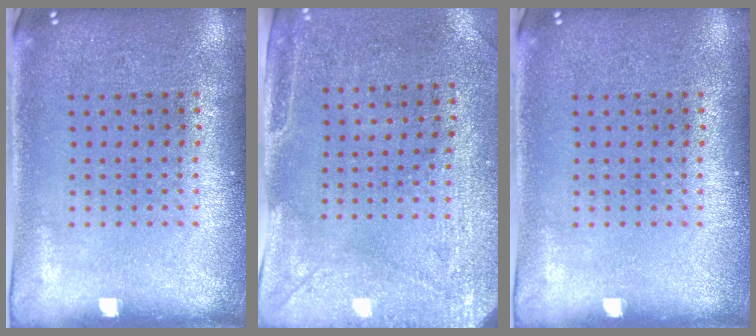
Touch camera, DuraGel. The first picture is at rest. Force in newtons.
{"total": 3.0, "press": 2.4, "slide": 1.8}
{"total": 0.0}